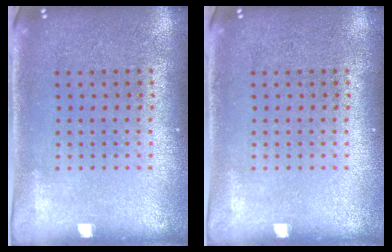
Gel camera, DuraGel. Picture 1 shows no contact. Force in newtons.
{"total": 0.0}